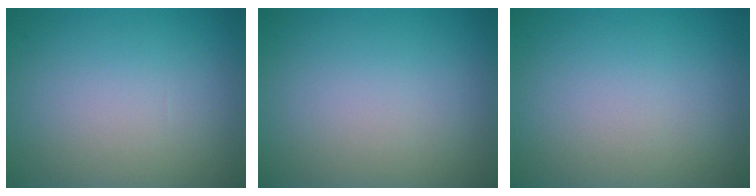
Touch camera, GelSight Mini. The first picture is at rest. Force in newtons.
{"total": 0.0}
{"total": 0.0}